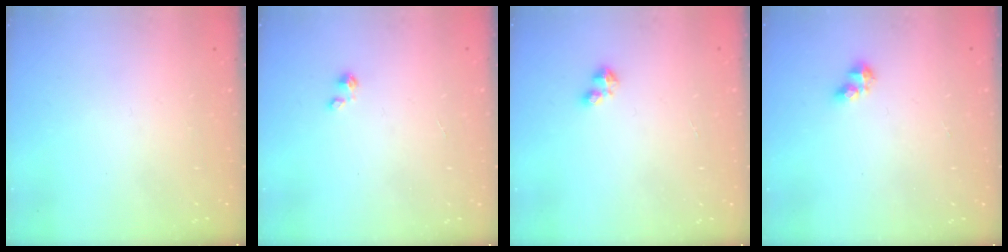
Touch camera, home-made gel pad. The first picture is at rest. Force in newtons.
{"total": 0.0}
{"total": 2.4, "press": 2.4, "slide": 0.4}
{"total": 2.9, "press": 2.9, "slide": 0.3}